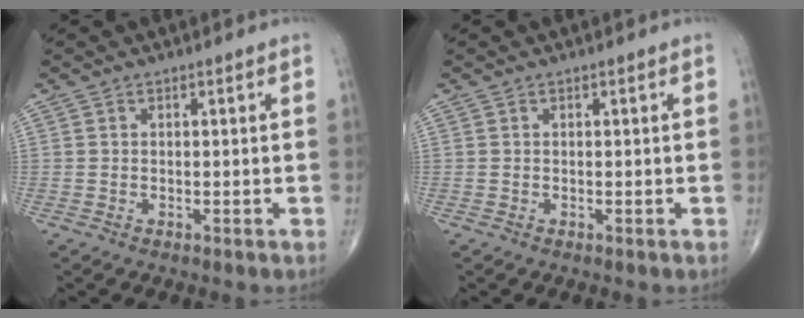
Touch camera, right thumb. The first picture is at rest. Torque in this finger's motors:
{"motor_torque": [0.00, 0.00, 0.00, 0.00, 0.01]}